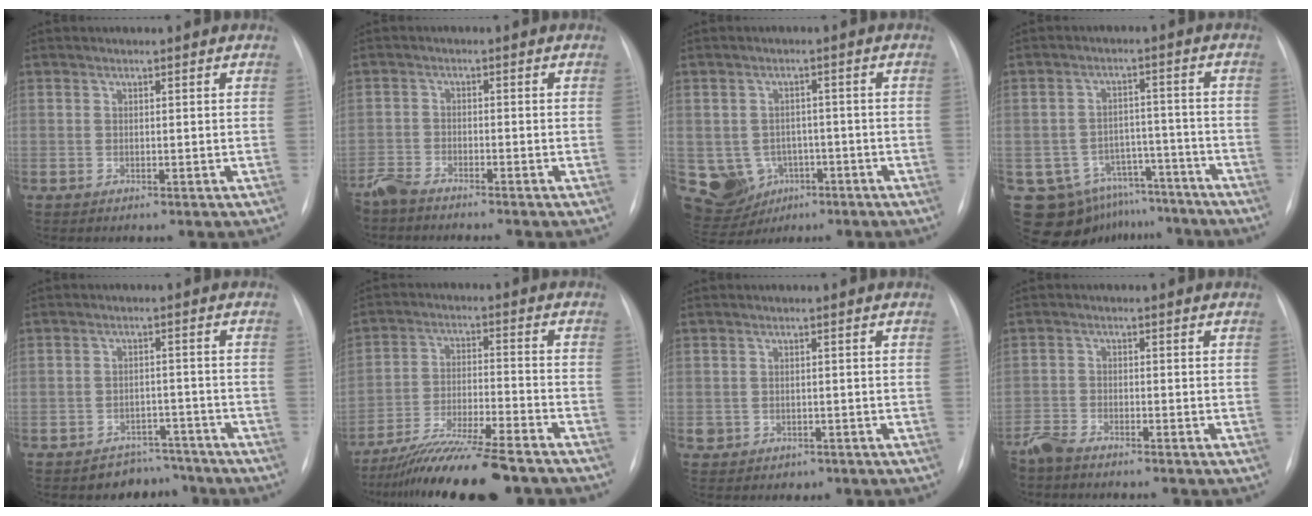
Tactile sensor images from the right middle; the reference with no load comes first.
{"total": 4.3, "force": [-4.1, 0.2, 1.4], "torque": [-0.021, -0.014, -0.075]}
{"total": 10.3, "force": [-3.6, 9.1, 3.2], "torque": [-0.075, 0.017, -0.040]}
{"total": 12.6, "force": [-9.7, 7.8, 2.0], "torque": [-0.032, 0.039, -0.128]}
{"total": 4.8, "force": [-4.1, 2.5, -0.7], "torque": [0.021, 0.026, -0.058]}
{"total": 14.4, "force": [-12.2, 0.4, 7.7], "torque": [-0.128, -0.021, -0.203]}
{"total": 2.4, "force": [-1.0, 2.2, 0.4], "torque": [-0.006, 0.009, -0.007]}
{"total": 4.0, "force": [-3.7, 0.5, 1.3], "torque": [-0.022, -0.012, -0.070]}